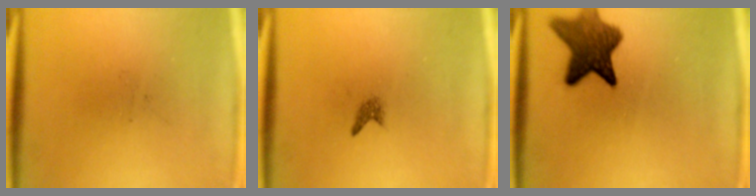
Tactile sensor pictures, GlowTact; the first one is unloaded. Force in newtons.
{"total": 0.9}
{"total": 8.7}